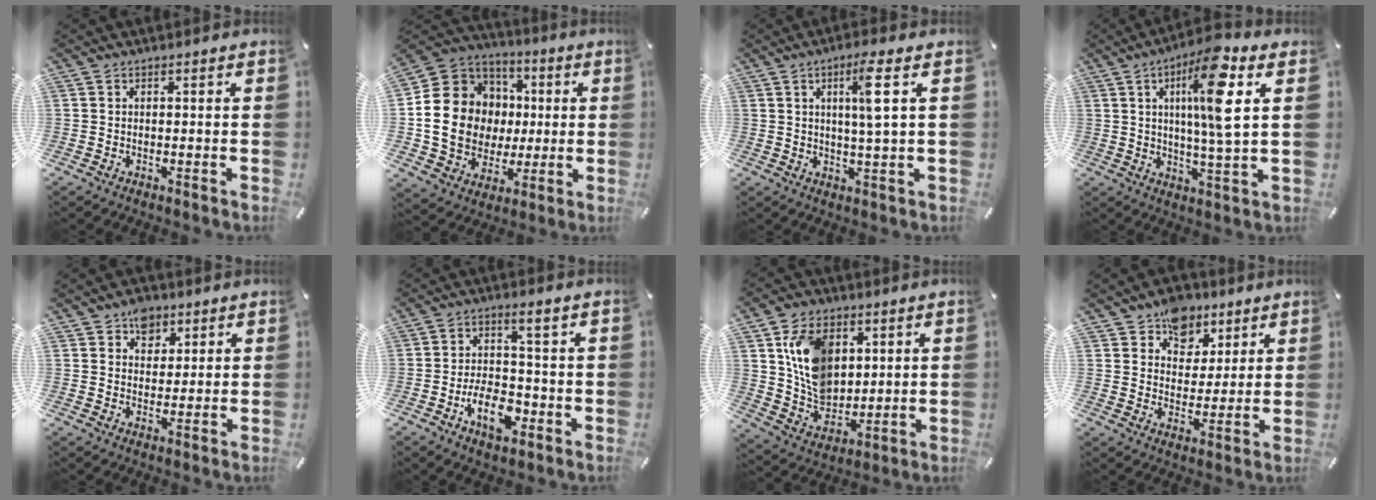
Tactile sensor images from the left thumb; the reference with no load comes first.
{"total": 17.6, "force": [-0.4, 16.0, 7.4], "torque": [-0.141, -0.001, 0.010]}
{"total": 7.2, "force": [2.3, 0.2, 6.8], "torque": [-0.123, -0.008, 0.030]}
{"total": 14.3, "force": [4.6, 2.4, 13.3], "torque": [-0.230, -0.008, 0.065]}
{"total": 6.8, "force": [4.2, 5.2, 1.4], "torque": [-0.009, -0.016, 0.074]}
{"total": 9.6, "force": [-2.2, 5.3, 7.7], "torque": [-0.136, 0.004, -0.040]}
{"total": 13.4, "force": [4.6, 10.0, 7.5], "torque": [-0.152, -0.005, 0.093]}
{"total": 10.2, "force": [6.6, 7.6, 1.9], "torque": [-0.020, -0.044, 0.121]}